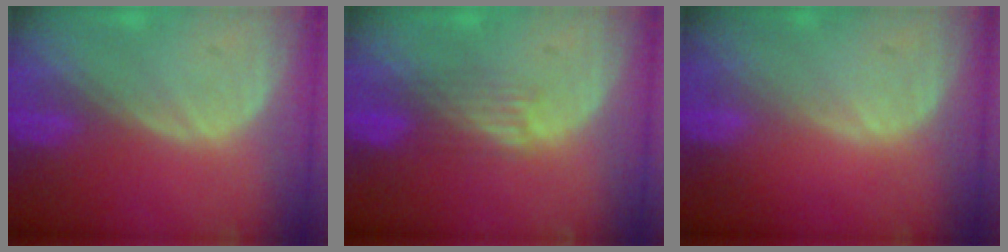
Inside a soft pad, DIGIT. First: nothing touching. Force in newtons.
{"total": 3.9, "press": 3.2, "slide": 2.2}
{"total": 0.0}